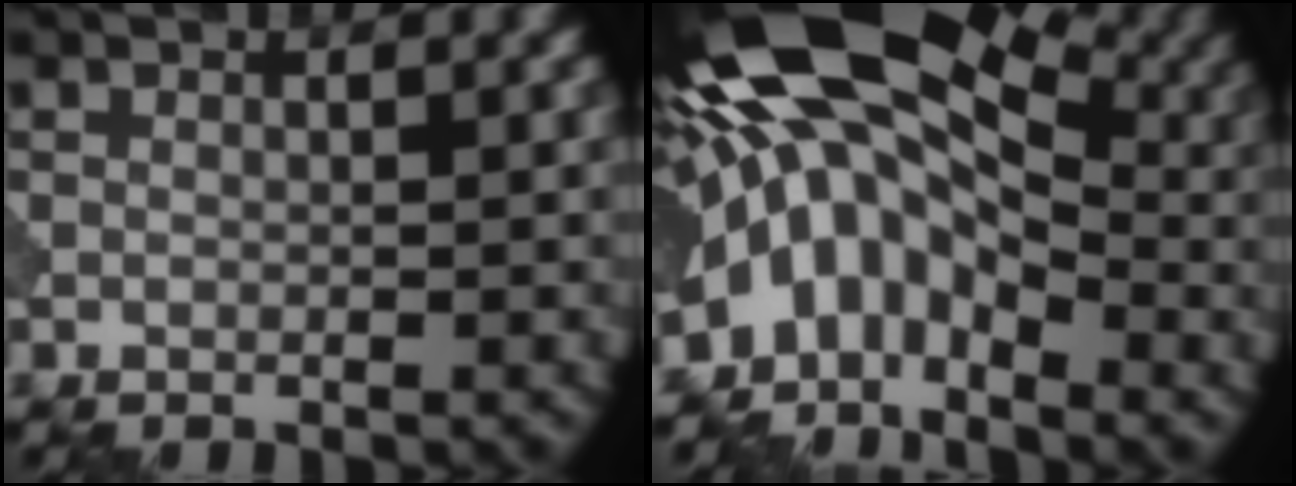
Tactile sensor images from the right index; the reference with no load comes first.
{"total": 14.9, "force": [0.8, 8.3, 12.4], "torque": [-0.198, 0.029, 0.001]}